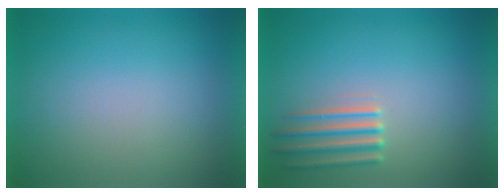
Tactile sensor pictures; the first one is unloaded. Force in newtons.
{"total": 2.2}